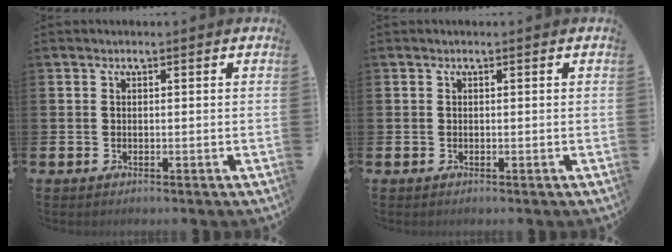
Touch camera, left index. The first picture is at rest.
{"total": 0.0}